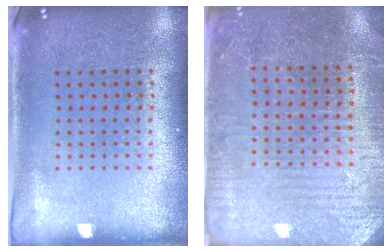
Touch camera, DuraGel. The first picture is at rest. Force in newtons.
{"total": 3.0, "press": 2.9, "slide": 0.7}